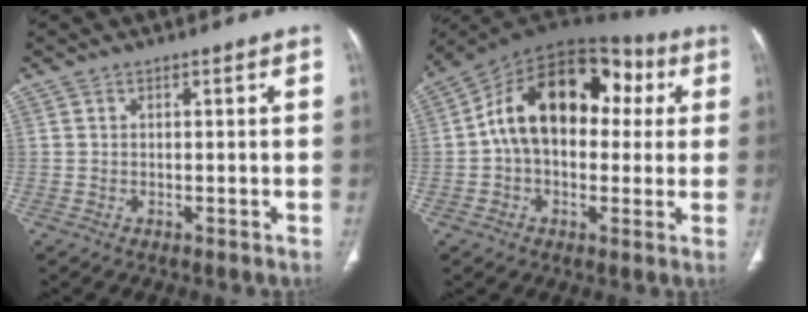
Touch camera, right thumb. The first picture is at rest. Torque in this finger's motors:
{"motor_torque": [1.63, 3.38, 1.69, -0.39, 0.21]}